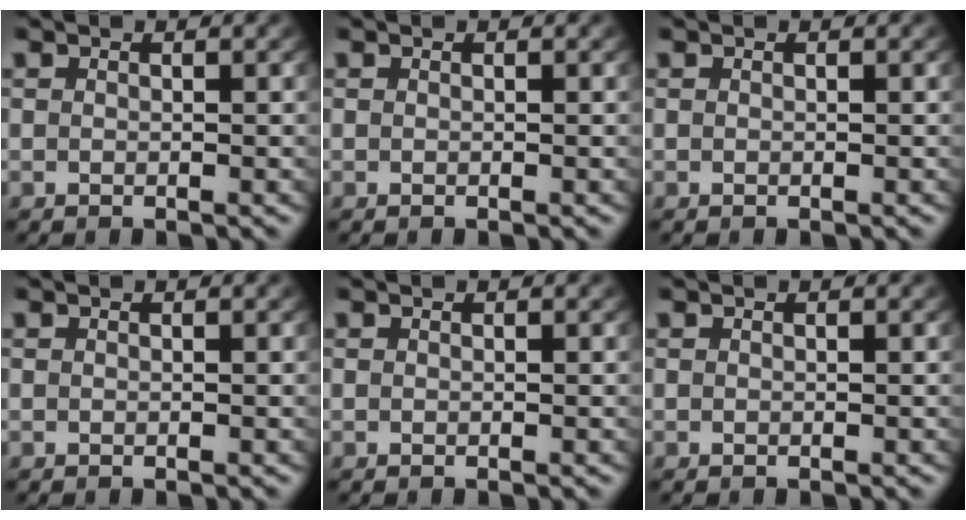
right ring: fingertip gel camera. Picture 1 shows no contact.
{"total": 0.0}
{"total": 0.0}
{"total": 0.0}
{"total": 0.0}
{"total": 0.0}